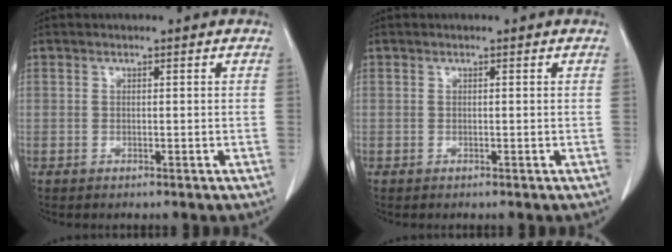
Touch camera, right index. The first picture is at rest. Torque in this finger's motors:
{"motor_torque": [-0.01, 0.07, -0.01, 0.00]}